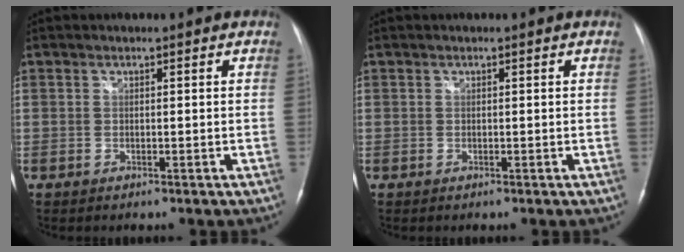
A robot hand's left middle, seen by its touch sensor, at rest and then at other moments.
{"total": 0.0}